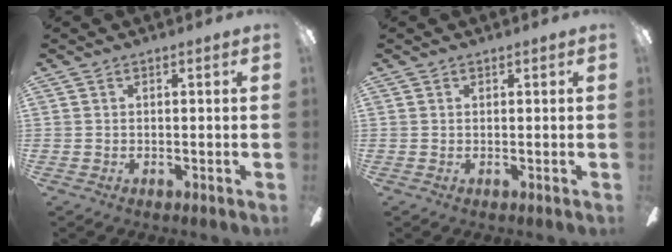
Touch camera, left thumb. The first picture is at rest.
{"total": 0.5, "force": [0.4, 0.3, 0.0], "torque": [-0.001, 0.001, 0.007]}